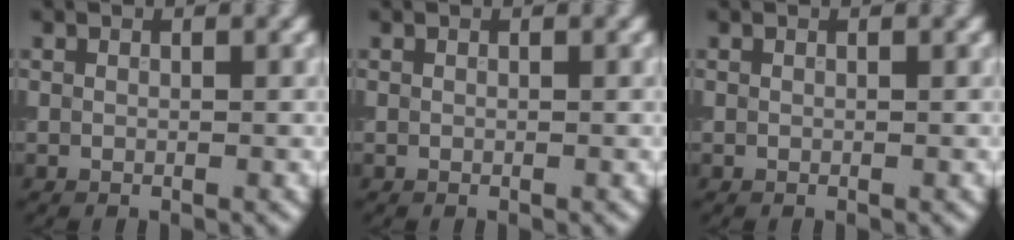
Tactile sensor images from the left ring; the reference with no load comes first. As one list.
[{"total": 0.0}, {"total": 0.0}]